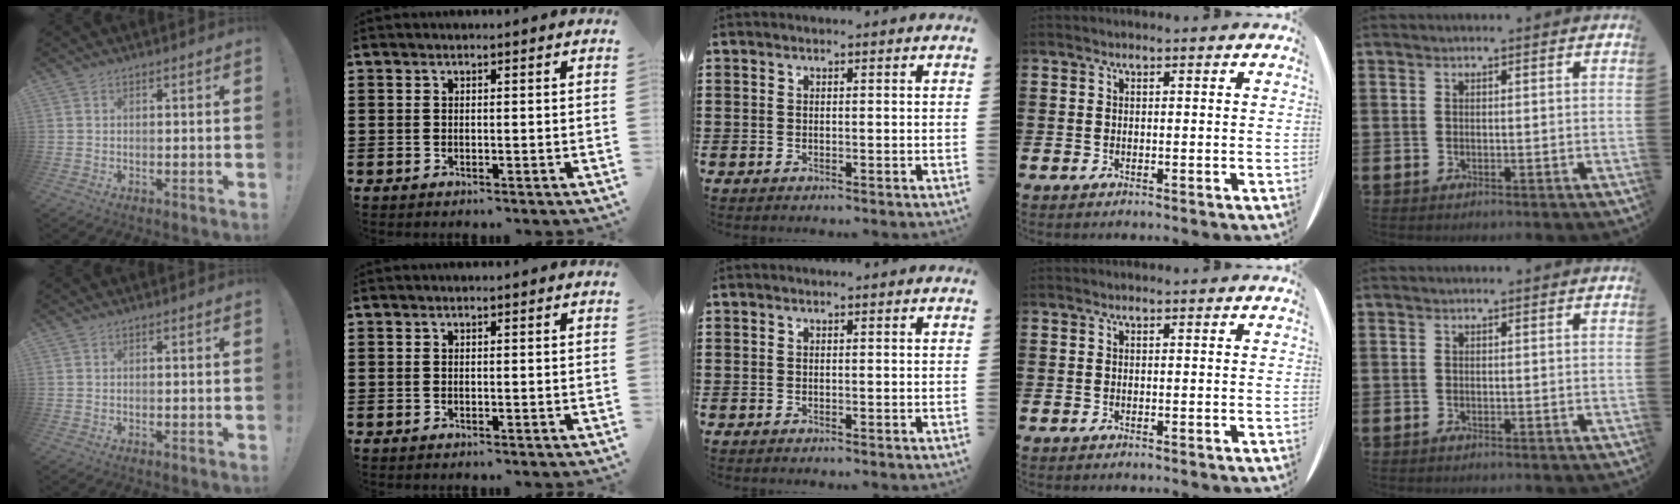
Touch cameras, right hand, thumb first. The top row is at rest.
{}